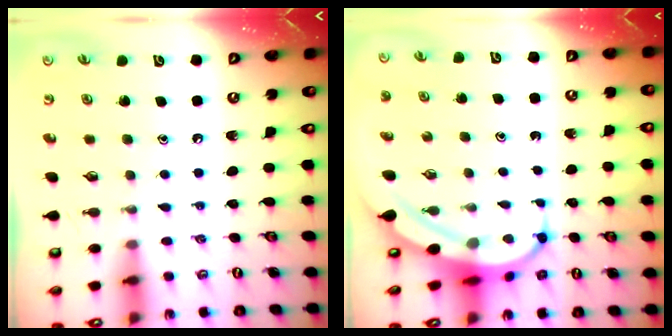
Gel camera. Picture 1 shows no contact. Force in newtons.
{"total": 6.7, "press": 6.6, "slide": 0.8}